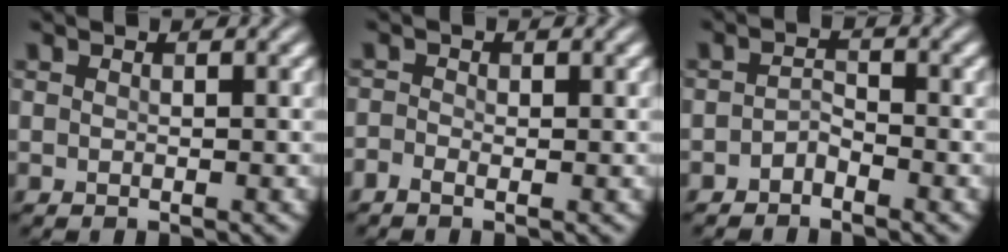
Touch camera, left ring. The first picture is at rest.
{"total": 0.9, "force": [-0.6, 0.5, 0.5], "torque": [-0.013, -0.001, -0.014]}
{"total": 1.4, "force": [-1.1, 0.6, 0.7], "torque": [-0.013, 0.007, -0.022]}